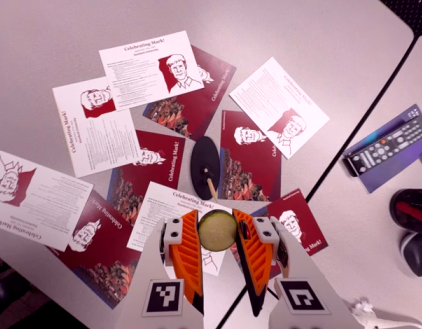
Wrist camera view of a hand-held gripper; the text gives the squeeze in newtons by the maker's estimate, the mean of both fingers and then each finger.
{"total": 12.9, "left": 13.2, "right": 12.5}